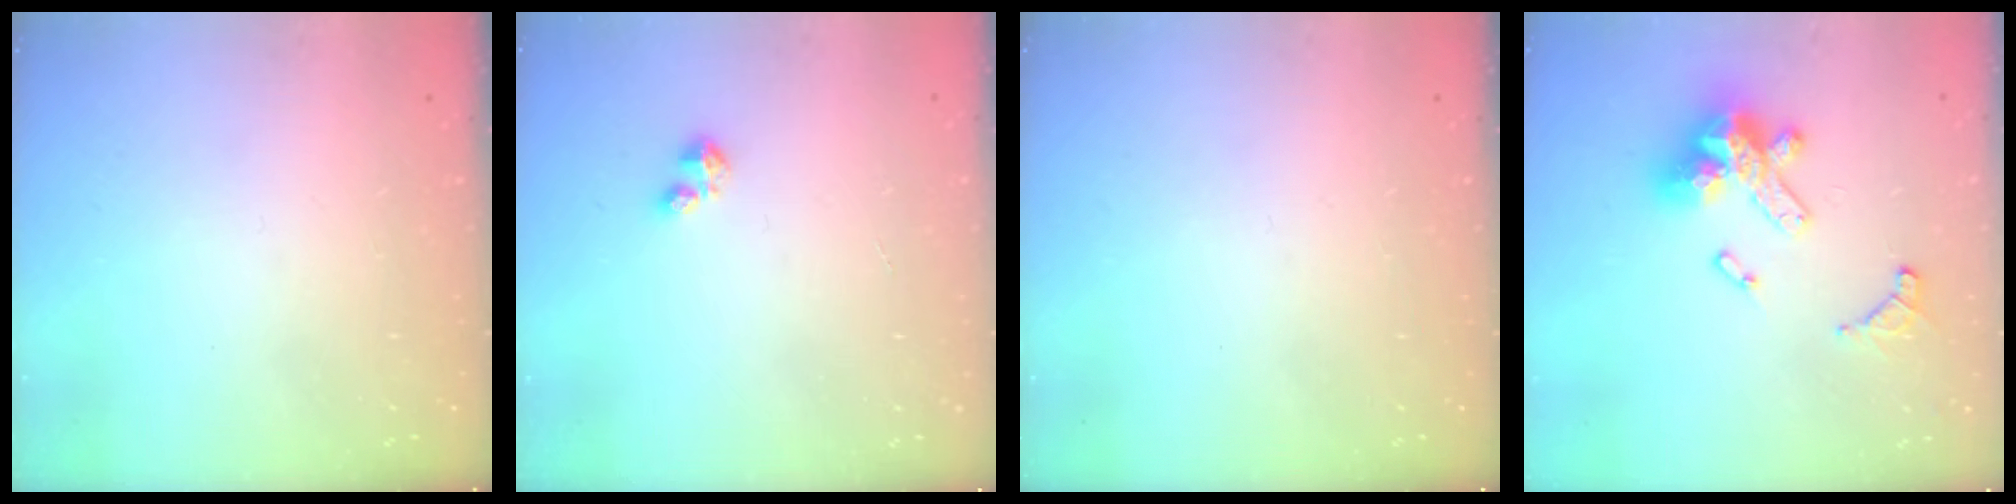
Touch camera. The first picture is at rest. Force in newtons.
{"total": 1.6, "press": 1.6, "slide": 0.3}
{"total": 0.0}
{"total": 14.2, "press": 14.2, "slide": 1.0}